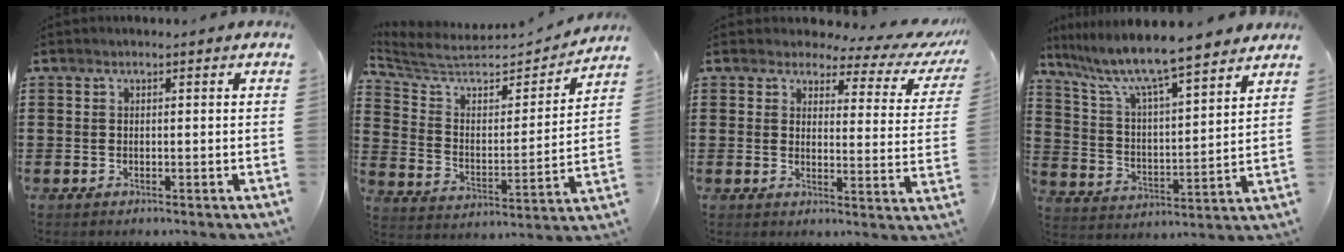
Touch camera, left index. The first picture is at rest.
{"total": 6.4, "force": [5.7, 2.1, 2.1], "torque": [-0.073, -0.042, 0.093]}
{"total": 3.7, "force": [2.6, 1.7, 2.0], "torque": [-0.048, -0.014, 0.038]}
{"total": 8.4, "force": [7.3, 0.5, 4.2], "torque": [-0.113, -0.046, 0.119]}